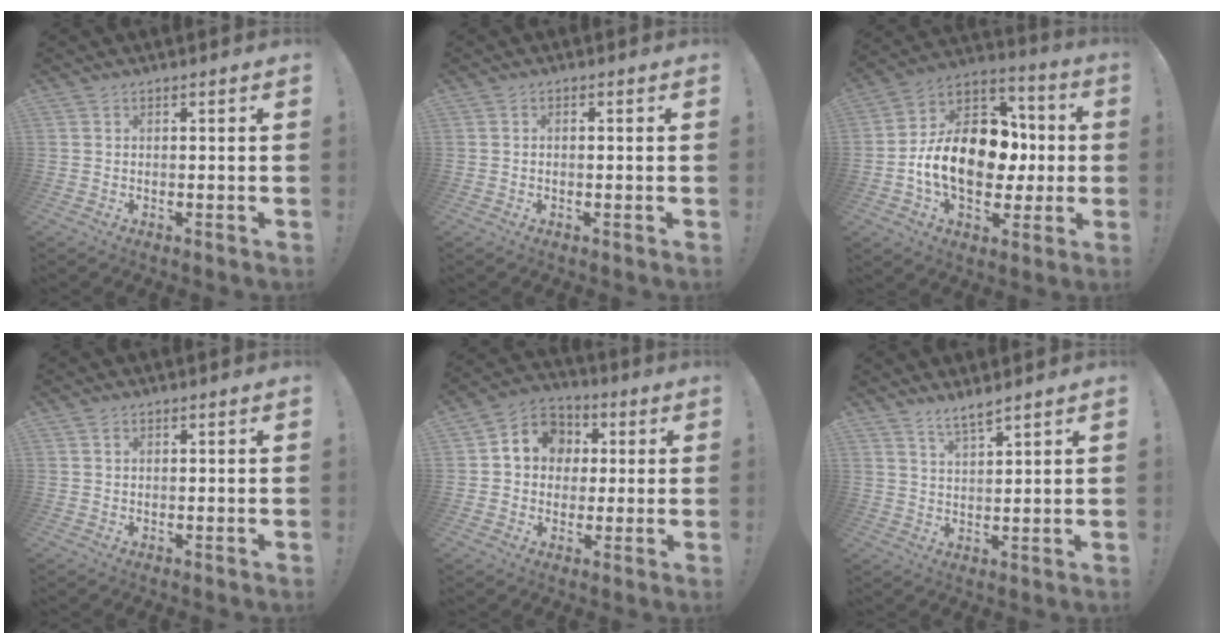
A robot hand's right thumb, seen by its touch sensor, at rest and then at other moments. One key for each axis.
{"total": 0.7, "fx": -0.4, "fy": 0.3, "fz": 0.5, "tx": -0.010, "ty": 0.001, "tz": -0.007}
{"total": 20.0, "fx": -1.7, "fy": 13.9, "fz": 14.2, "tx": -0.249, "ty": 0.018, "tz": -0.019}
{"total": 0.7, "fx": 0.3, "fy": 0.5, "fz": 0.3, "tx": -0.013, "ty": 0.004, "tz": 0.008}
{"total": 9.9, "fx": 1.7, "fy": 8.9, "fz": 3.8, "tx": -0.054, "ty": 0.000, "tz": 0.038}
{"total": 4.6, "fx": 4.0, "fy": 0.5, "fz": 2.2, "tx": -0.043, "ty": -0.024, "tz": 0.071}